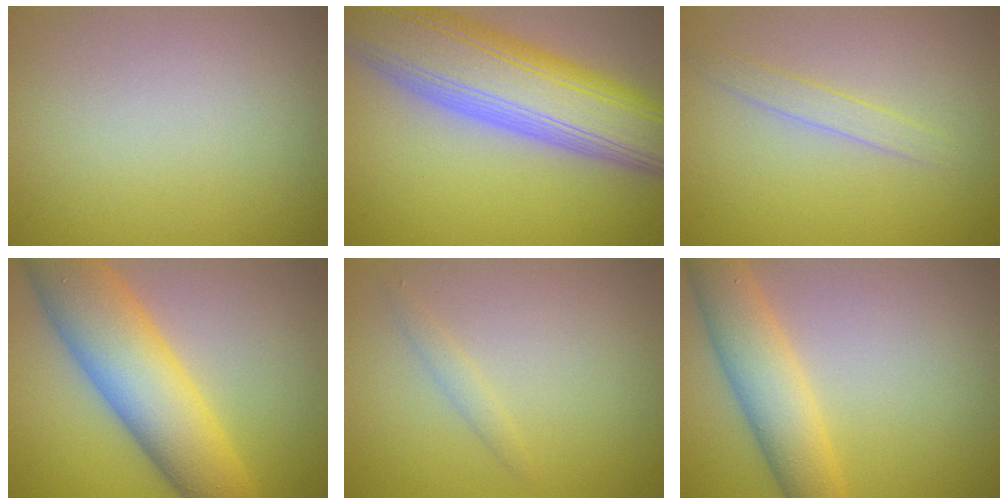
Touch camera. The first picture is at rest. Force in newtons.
{"total": 12.5, "press": 12.4, "slide": 0.6}
{"total": 1.5, "press": 1.5, "slide": 0.1}
{"total": 9.4, "press": 9.4, "slide": 0.1}
{"total": 0.9, "press": 0.9, "slide": 0.1}
{"total": 5.2, "press": 5.2, "slide": 0.0}